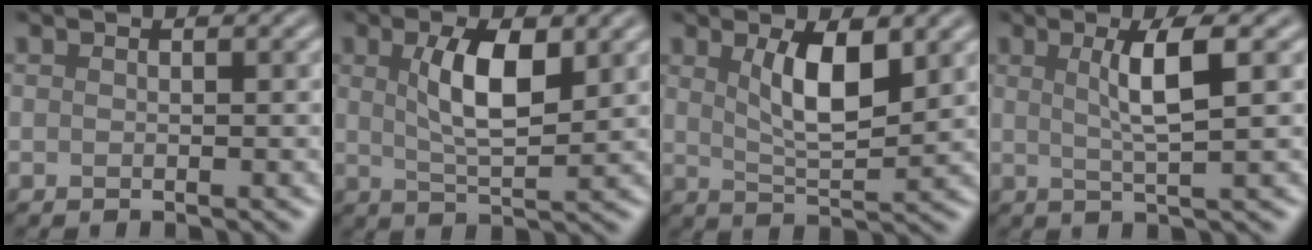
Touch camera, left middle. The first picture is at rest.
{"total": 5.3, "force": [1.5, 1.8, 4.7], "torque": [-0.091, 0.002, 0.027]}
{"total": 5.0, "force": [1.8, 1.7, 4.4], "torque": [-0.084, -0.005, 0.033]}
{"total": 4.2, "force": [1.0, 0.7, 4.0], "torque": [-0.068, 0.003, 0.018]}